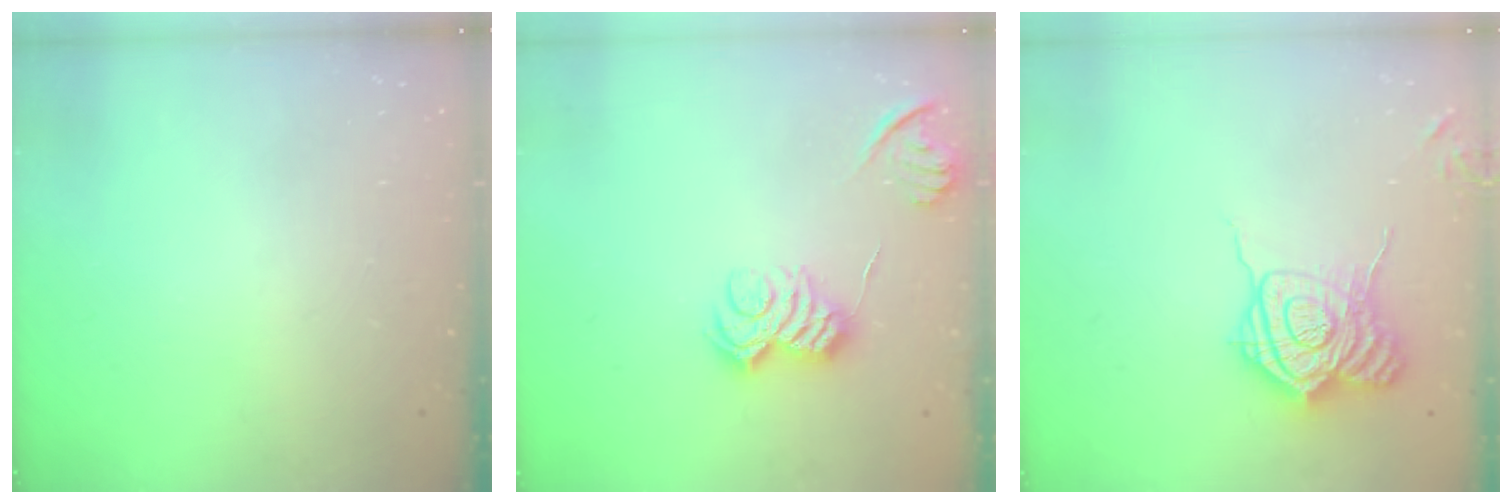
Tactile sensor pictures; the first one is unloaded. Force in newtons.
{"total": 9.7, "press": 9.7, "slide": 0.4}
{"total": 16.7, "press": 16.7, "slide": 0.6}